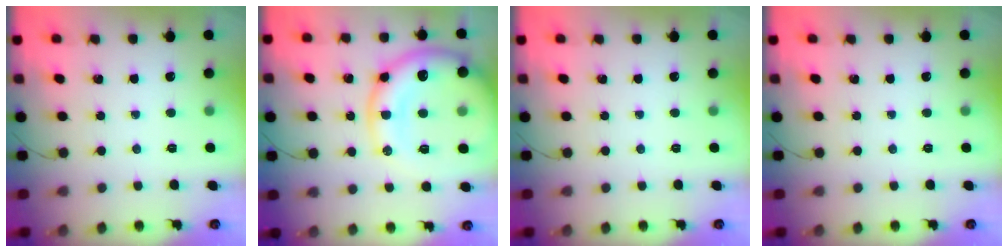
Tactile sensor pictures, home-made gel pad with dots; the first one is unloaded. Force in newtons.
{"total": 19.0, "press": 18.7, "slide": 3.1}
{"total": 0.0}
{"total": 0.0}